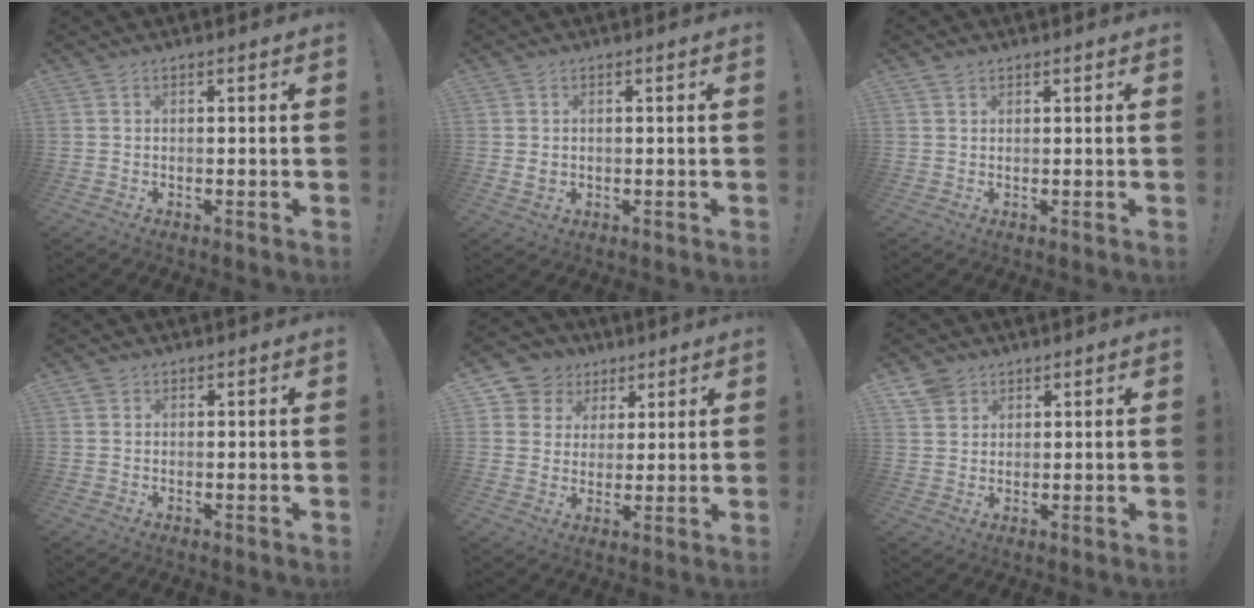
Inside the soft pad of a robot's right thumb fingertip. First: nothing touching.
{"total": 1.6, "force": [0.3, 1.3, 0.9], "torque": [-0.011, 0.001, 0.005]}
{"total": 1.2, "force": [0.9, 0.7, 0.2], "torque": [0.003, -0.003, 0.017]}
{"total": 0.7, "force": [0.5, 0.5, 0.1], "torque": [-0.007, 0.002, 0.010]}
{"total": 8.3, "force": [3.6, 7.3, 1.6], "torque": [-0.026, -0.022, 0.077]}
{"total": 5.9, "force": [4.2, 3.9, 1.4], "torque": [-0.027, -0.024, 0.082]}